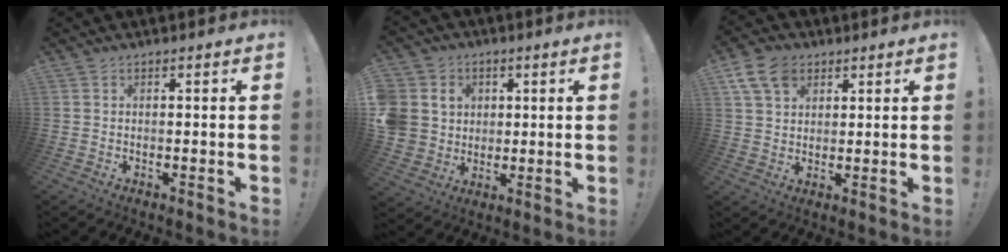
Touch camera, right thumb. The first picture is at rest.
{"total": 9.1, "force": [1.3, 8.6, 2.7], "torque": [-0.056, 0.003, 0.035]}
{"total": 9.8, "force": [5.0, 6.8, 4.9], "torque": [-0.085, -0.011, 0.099]}